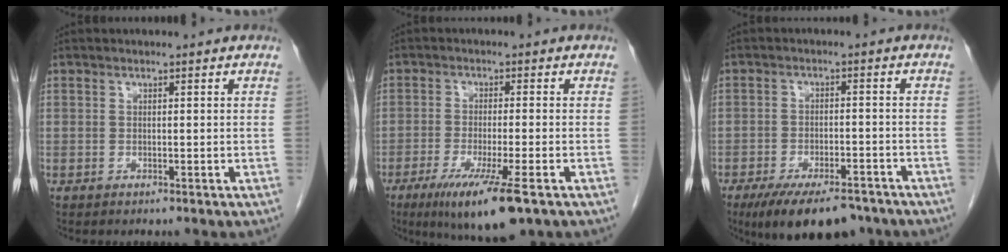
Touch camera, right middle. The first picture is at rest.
{"total": 10.2, "force": [-5.9, 0.7, 8.4], "torque": [-0.146, -0.032, -0.093]}
{"total": 12.0, "force": [-9.2, 4.2, 6.5], "torque": [-0.098, -0.006, -0.140]}